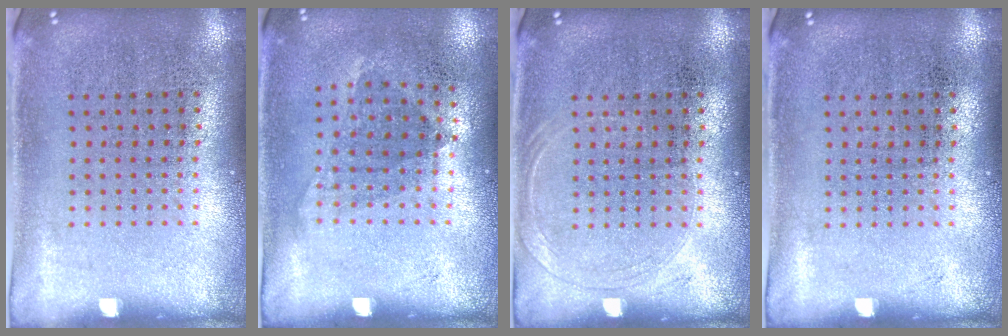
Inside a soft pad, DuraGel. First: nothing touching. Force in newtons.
{"total": 1.0, "press": 0.8, "slide": 0.6}
{"total": 1.1, "press": 1.0, "slide": 0.3}
{"total": 0.0}